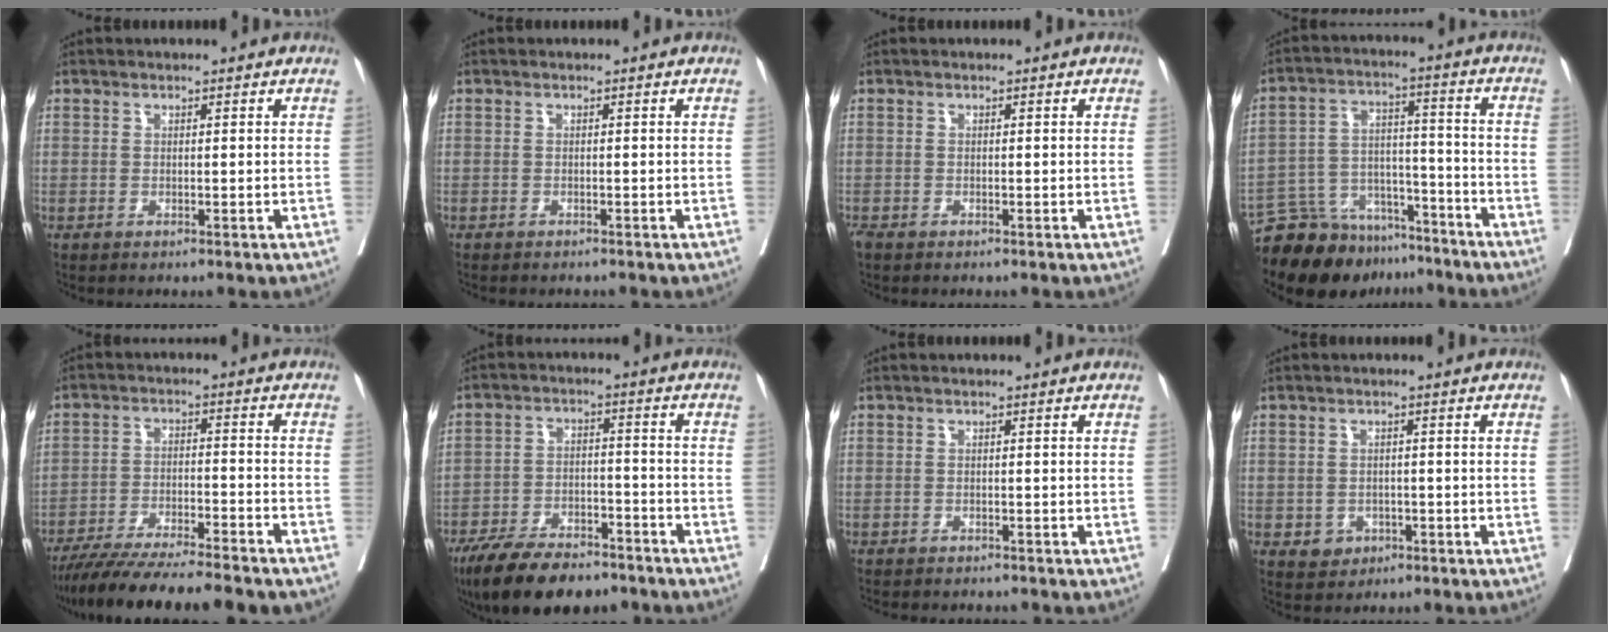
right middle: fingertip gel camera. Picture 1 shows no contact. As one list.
[{"total": 2.6, "force": [-2.3, 0.5, 0.9], "torque": [-0.018, -0.005, -0.028]}, {"total": 0.9, "force": [-0.7, 0.3, 0.3], "torque": [-0.014, -0.004, -0.014]}, {"total": 13.5, "force": [-11.9, 5.7, 3.1], "torque": [-0.052, 0.033, -0.195]}, {"total": 15.1, "force": [-13.2, 0.4, 7.2], "torque": [-0.113, -0.025, -0.208]}, {"total": 13.0, "force": [-10.4, 4.4, 6.4], "torque": [-0.103, -0.007, -0.171]}, {"total": 5.1, "force": [-4.6, 1.0, 1.8], "torque": [-0.025, -0.005, -0.061]}, {"total": 2.6, "force": [-0.9, 2.3, 0.7], "torque": [-0.010, 0.005, -0.005]}]